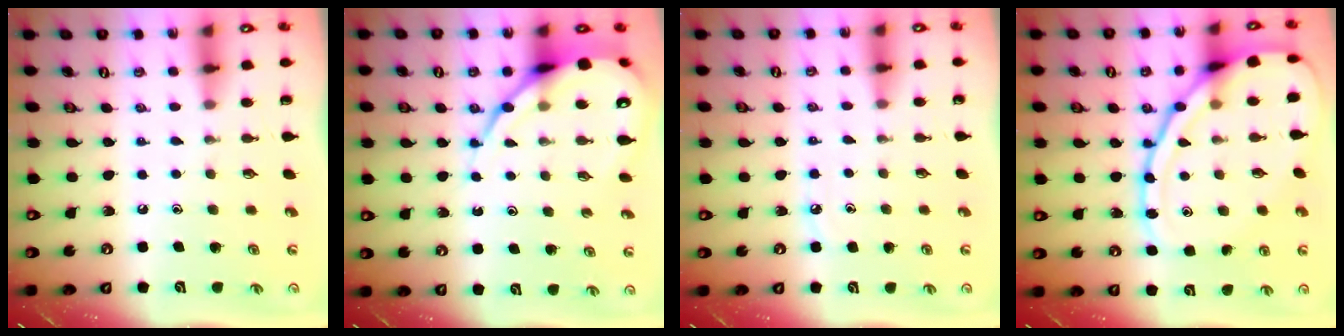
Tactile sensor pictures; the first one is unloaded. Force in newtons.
{"total": 12.4, "press": 12.3, "slide": 1.4}
{"total": 4.8, "press": 4.8, "slide": 0.3}
{"total": 17.7, "press": 17.6, "slide": 1.2}